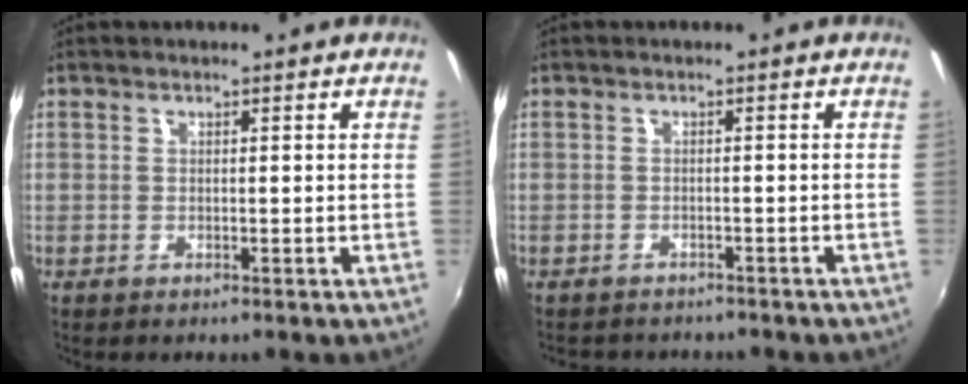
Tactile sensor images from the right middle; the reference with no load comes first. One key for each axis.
{"total": 4.9, "fx": -4.4, "fy": 1.6, "fz": 1.4, "tx": -0.035, "ty": -0.013, "tz": -0.062}